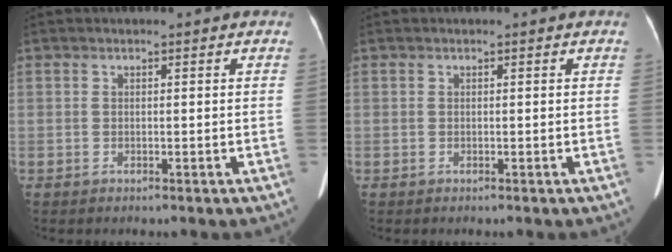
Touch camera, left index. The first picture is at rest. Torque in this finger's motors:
{"motor_torque": [0.04, 0.04, 0.00, 0.01]}